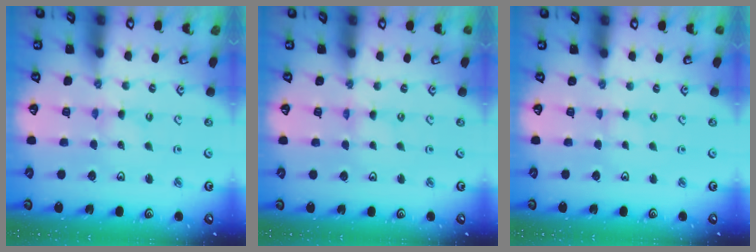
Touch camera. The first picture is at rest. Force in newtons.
{"total": 0.0}
{"total": 0.0}